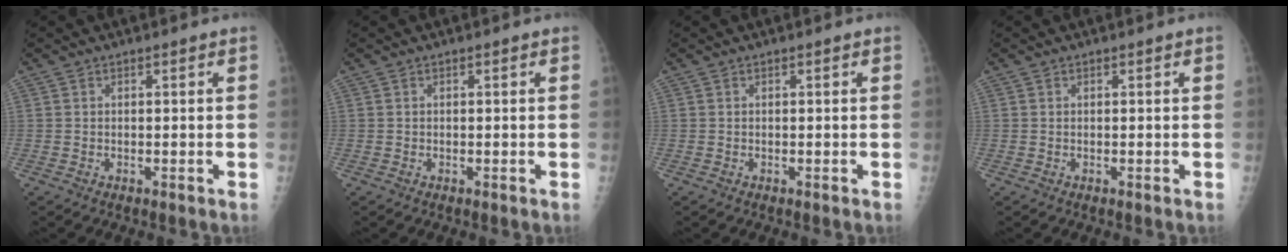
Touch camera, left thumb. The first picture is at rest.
{"total": 0.0}
{"total": 0.0}
{"total": 0.0}